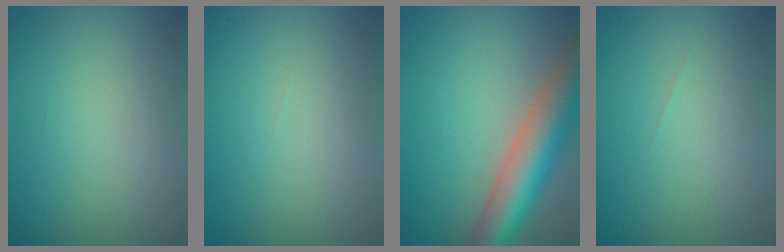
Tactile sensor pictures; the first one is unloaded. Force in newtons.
{"total": 0.0}
{"total": 8.8, "press": 8.8, "slide": 0.2}
{"total": 0.0}